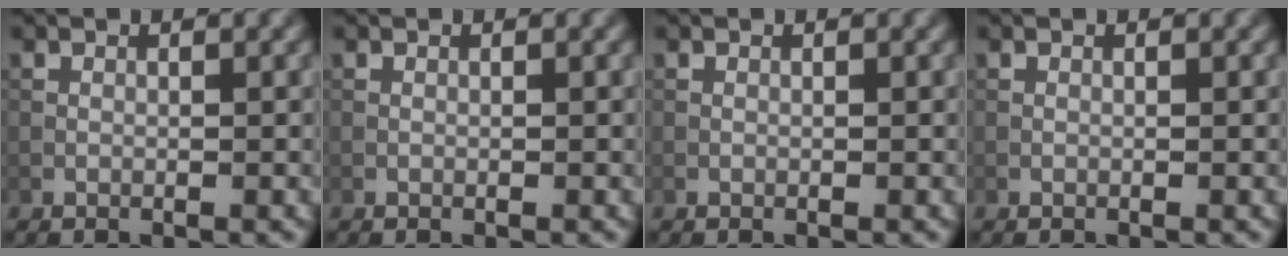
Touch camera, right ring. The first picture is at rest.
{"total": 0.0}
{"total": 0.0}
{"total": 0.0}